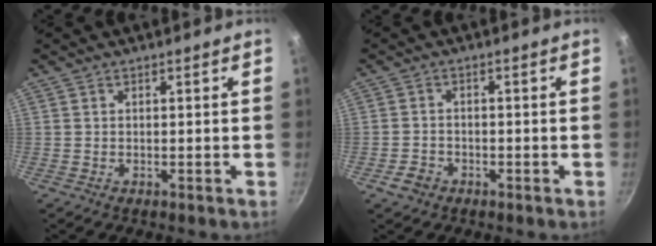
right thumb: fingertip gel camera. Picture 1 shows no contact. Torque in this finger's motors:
{"motor_torque": [0.26, 0.04, -0.01, -0.45, -0.01]}